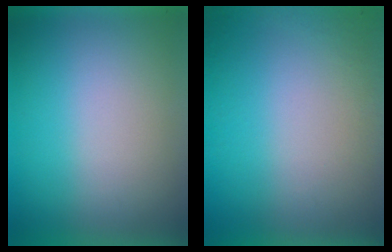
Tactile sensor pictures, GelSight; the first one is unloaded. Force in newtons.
{"total": 2.8}